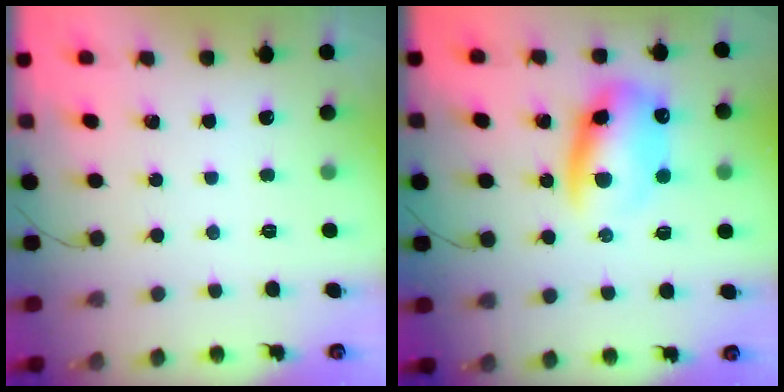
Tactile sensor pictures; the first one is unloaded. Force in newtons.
{"total": 12.7, "press": 12.4, "slide": 2.8}